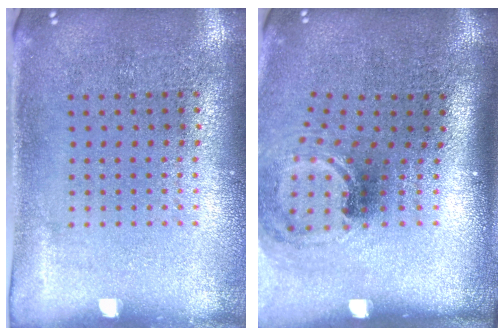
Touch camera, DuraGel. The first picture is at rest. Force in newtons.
{"total": 1.6, "press": 1.2, "slide": 1.1}